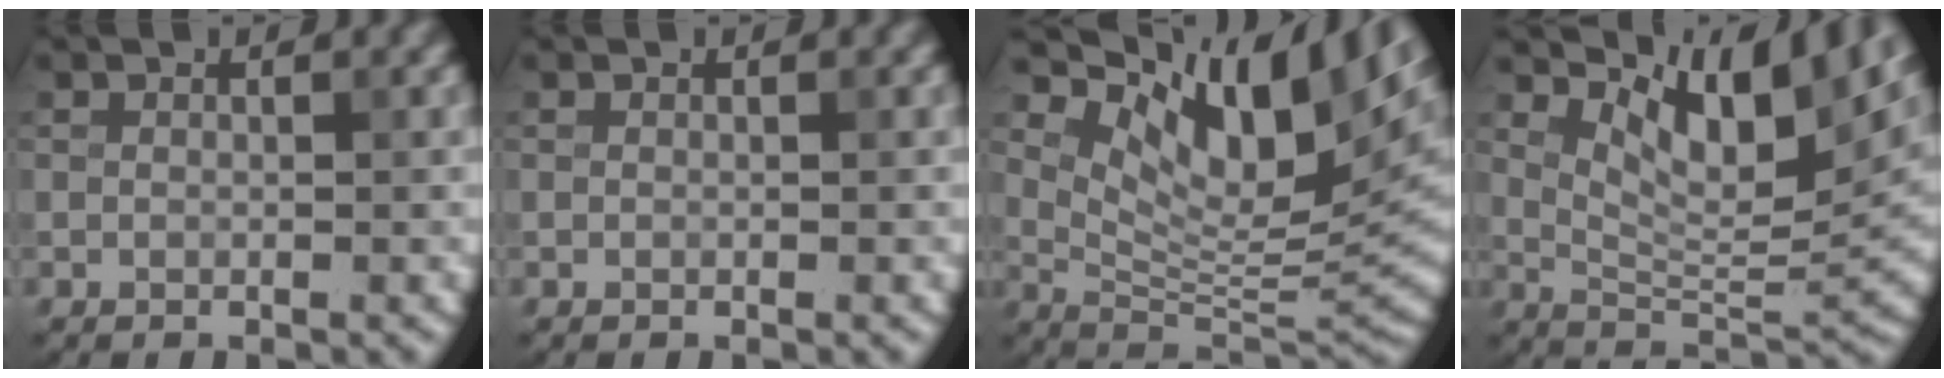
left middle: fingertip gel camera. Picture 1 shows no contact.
{"total": 0.0}
{"total": 12.1, "force": [6.6, 4.7, 9.1], "torque": [-0.142, -0.002, 0.128]}
{"total": 9.8, "force": [5.3, 3.4, 7.5], "torque": [-0.116, -0.006, 0.098]}